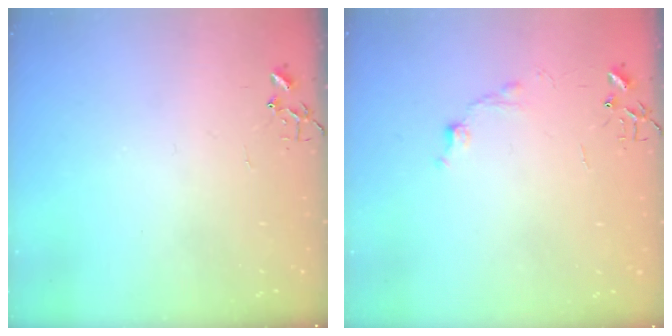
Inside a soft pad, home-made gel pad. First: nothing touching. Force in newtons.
{"total": 6.7, "press": 6.7, "slide": 0.9}